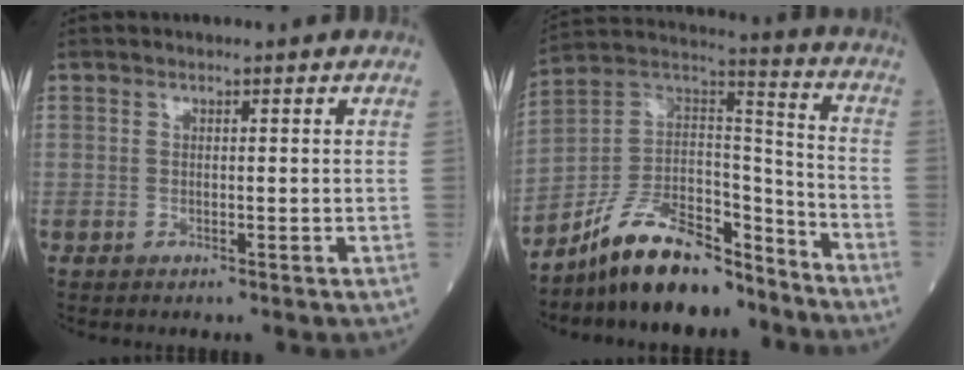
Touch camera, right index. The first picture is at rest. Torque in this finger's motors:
{"motor_torque": [1.18, -0.96, 0.34, 0.08]}